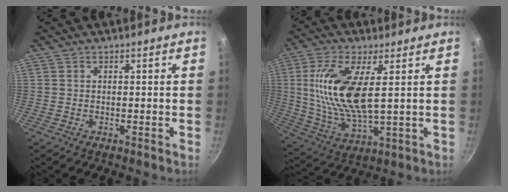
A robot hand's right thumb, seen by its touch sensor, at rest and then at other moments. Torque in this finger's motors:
{"motor_torque": [1.13, 1.65, 1.84, -0.35, 0.54]}